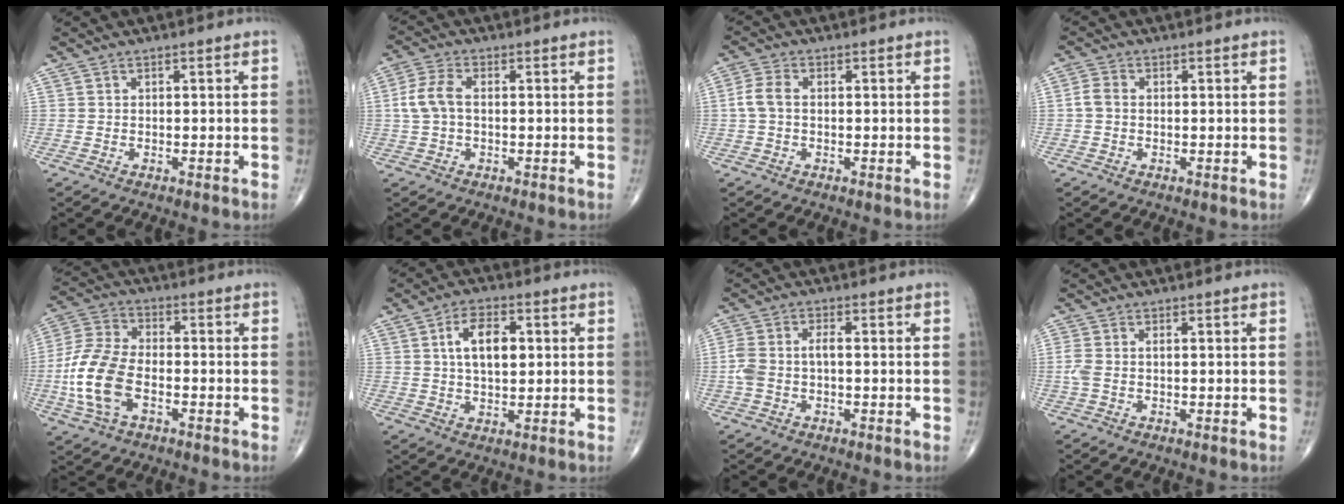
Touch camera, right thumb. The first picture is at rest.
{"total": 5.7, "force": [0.1, 3.3, 4.6], "torque": [-0.112, 0.017, -0.002]}
{"total": 3.9, "force": [-0.1, 2.4, 3.0], "torque": [-0.072, 0.010, -0.007]}
{"total": 2.5, "force": [-0.2, 1.8, 1.7], "torque": [-0.035, 0.006, -0.009]}
{"total": 13.4, "force": [-3.6, 7.5, 10.6], "torque": [-0.231, 0.020, -0.074]}
{"total": 8.5, "force": [1.7, 4.6, 6.9], "torque": [-0.109, 0.004, 0.027]}
{"total": 5.4, "force": [-0.7, 2.9, 4.5], "torque": [-0.116, 0.020, -0.015]}
{"total": 2.8, "force": [-0.2, 1.5, 2.3], "torque": [-0.074, 0.008, -0.006]}